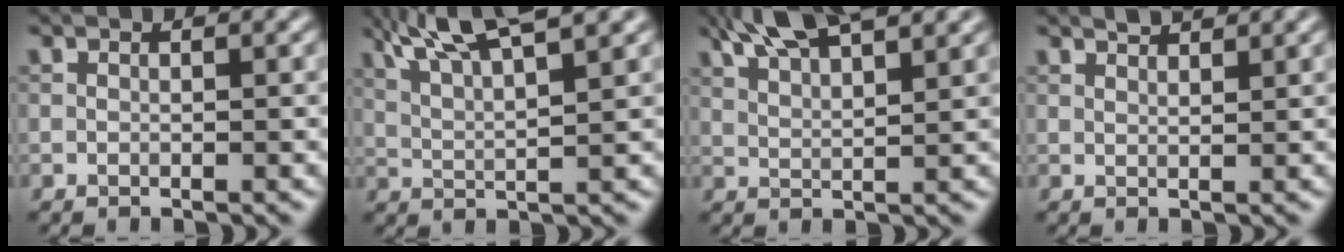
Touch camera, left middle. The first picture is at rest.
{"total": 7.6, "force": [5.1, 1.3, 5.5], "torque": [-0.092, 0.019, 0.083]}
{"total": 7.6, "force": [5.5, 1.7, 4.9], "torque": [-0.077, 0.024, 0.073]}
{"total": 1.7, "force": [1.5, 0.1, 0.6], "torque": [-0.009, 0.001, 0.023]}